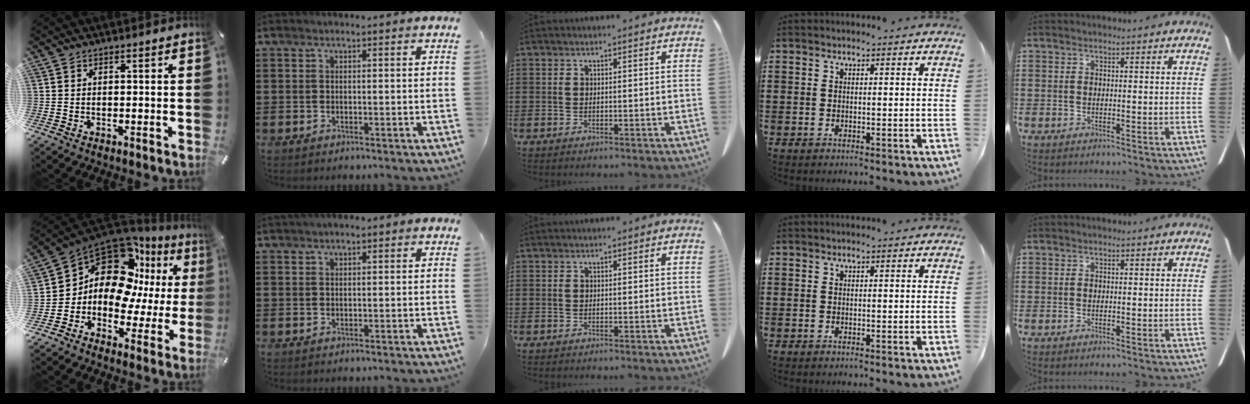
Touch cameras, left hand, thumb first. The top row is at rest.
{"thumb": {"total": 15.4, "force": [5.7, 10.8, 9.4], "torque": [-0.173, -0.064, 0.094]}, "index": {"total": 1.1, "force": [0.4, 0.5, 0.9], "torque": [-0.016, 0.005, 0.007]}}